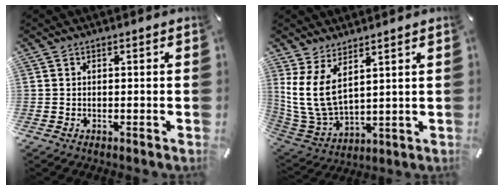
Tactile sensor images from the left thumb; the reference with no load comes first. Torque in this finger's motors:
{"motor_torque": [0.50, 0.59, 1.76, -1.01, 0.25]}